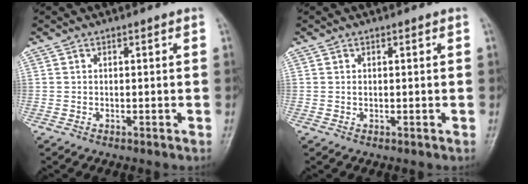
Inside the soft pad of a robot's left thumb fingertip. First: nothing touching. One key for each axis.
{"total": 0.6, "fx": 0.2, "fy": 0.4, "fz": 0.4, "tx": -0.007, "ty": -0.001, "tz": 0.005}